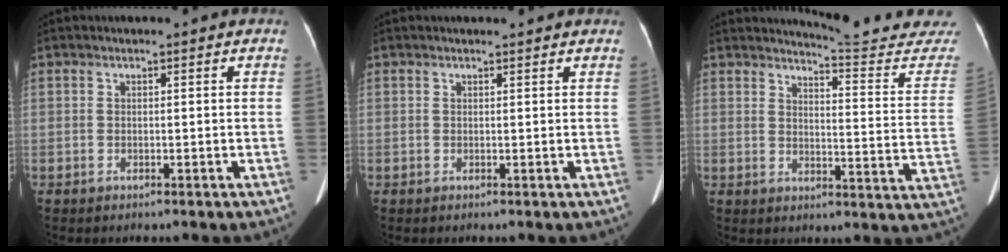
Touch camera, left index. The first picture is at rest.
{"total": 1.7, "force": [1.6, 0.1, 0.3], "torque": [-0.011, 0.004, 0.017]}
{"total": 17.1, "force": [16.9, -0.2, 2.3], "torque": [-0.013, -0.137, 0.179]}